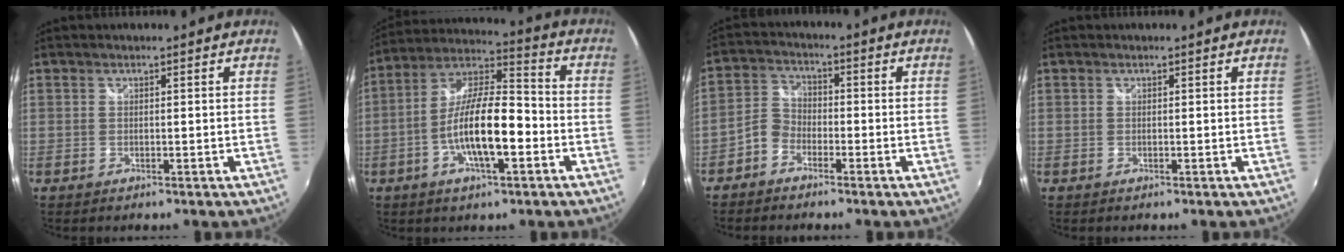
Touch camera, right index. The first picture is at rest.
{"total": 14.4, "force": [-4.2, 4.1, 13.1], "torque": [-0.252, 0.003, -0.077]}
{"total": 4.4, "force": [-2.9, 3.0, 1.4], "torque": [-0.028, 0.017, -0.063]}
{"total": 0.0}